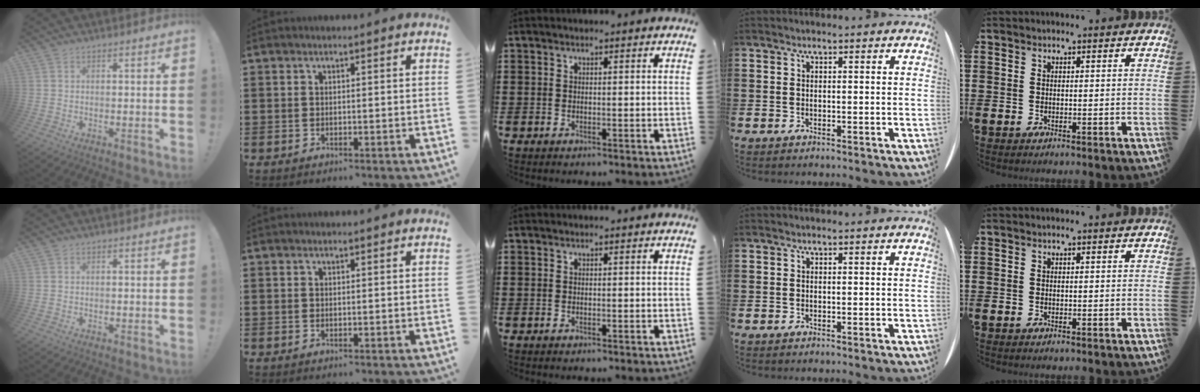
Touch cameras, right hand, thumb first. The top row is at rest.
{}